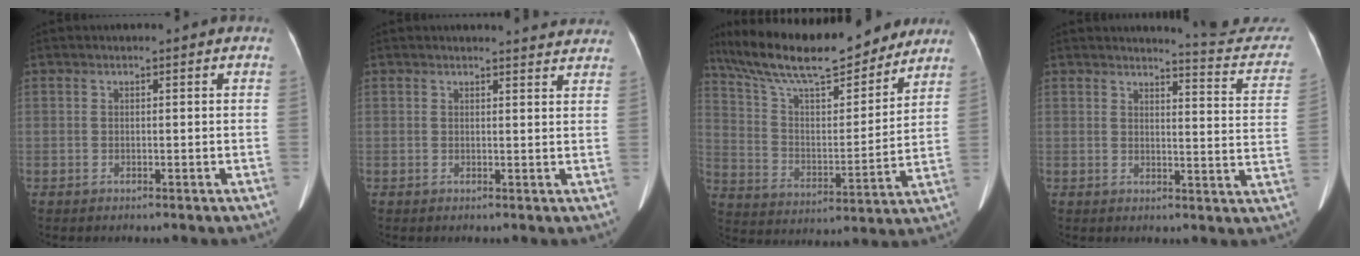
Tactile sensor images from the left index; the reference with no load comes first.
{"total": 5.3, "force": [5.3, 0.5, 0.7], "torque": [-0.007, -0.004, 0.040]}
{"total": 22.7, "force": [18.9, 5.1, 11.4], "torque": [-0.200, 0.015, 0.305]}
{"total": 11.2, "force": [11.1, 0.1, 0.6], "torque": [0.007, -0.081, 0.105]}